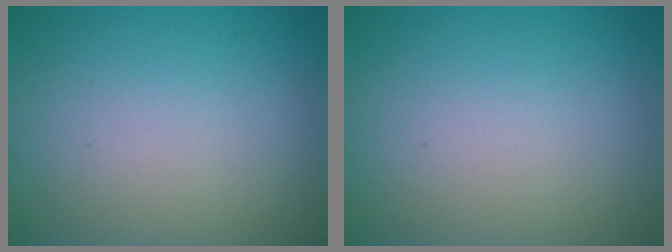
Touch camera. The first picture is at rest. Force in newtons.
{"total": 0.0}